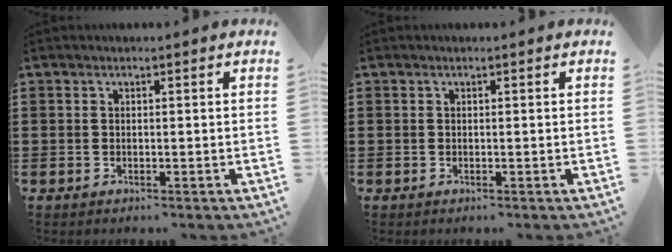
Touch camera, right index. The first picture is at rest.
{"total": 0.0}